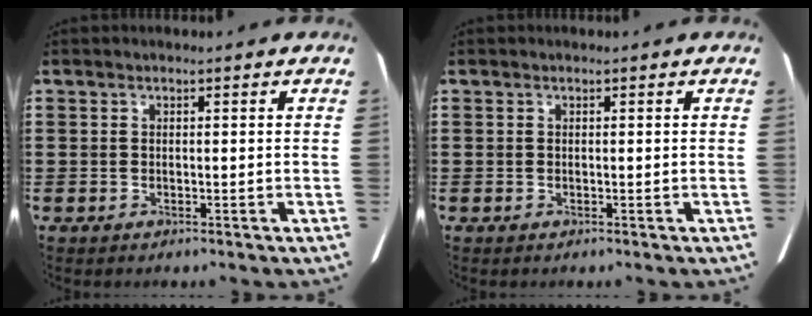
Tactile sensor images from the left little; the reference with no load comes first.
{"total": 0.0}